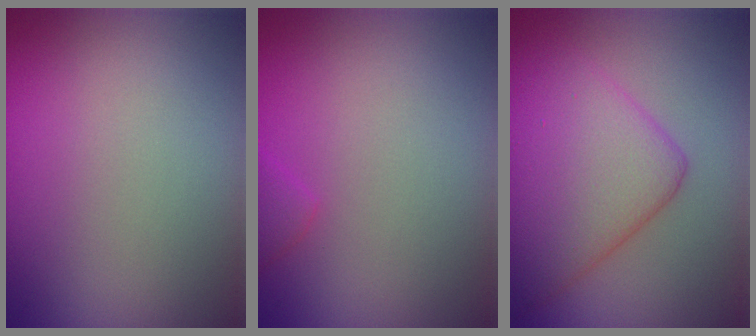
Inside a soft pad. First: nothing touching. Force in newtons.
{"total": 1.3, "press": 1.3, "slide": 0.1}
{"total": 8.4, "press": 8.4, "slide": 0.2}